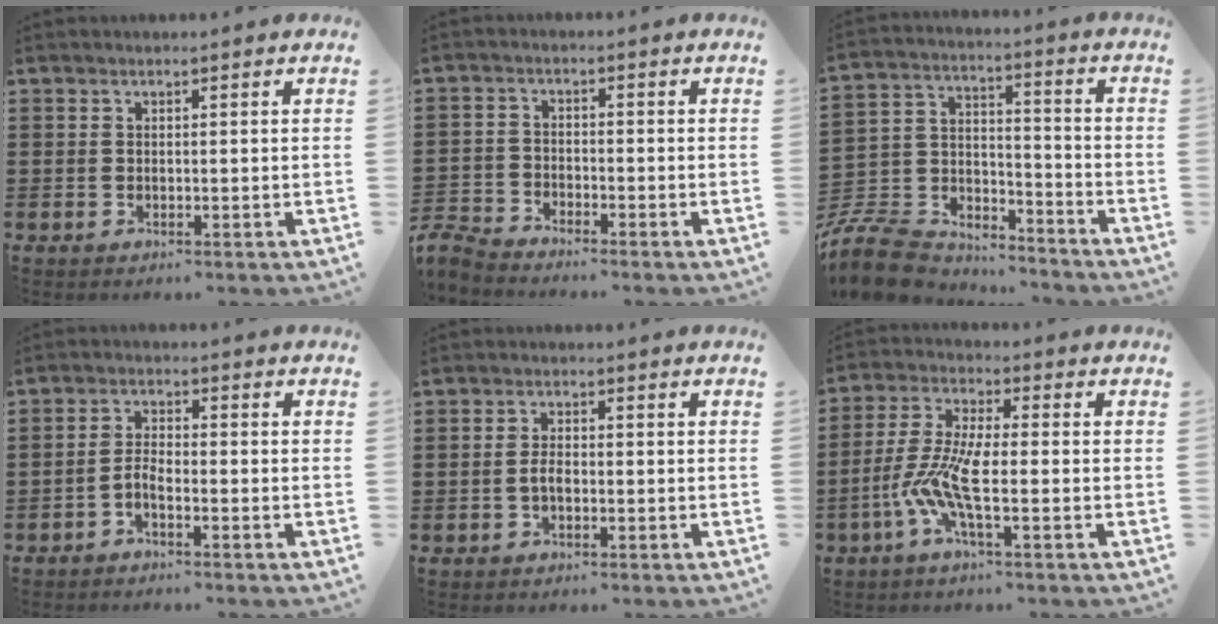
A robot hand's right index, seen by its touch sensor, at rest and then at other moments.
{"total": 3.6, "force": [-3.5, 0.5, 0.1], "torque": [-0.028, -0.005, -0.081]}
{"total": 10.3, "force": [-9.4, 3.5, 2.6], "torque": [-0.078, 0.021, -0.191]}
{"total": 2.4, "force": [-1.7, 0.6, 1.6], "torque": [-0.037, 0.004, -0.035]}
{"total": 2.3, "force": [-0.6, 1.1, 1.9], "torque": [-0.045, 0.000, -0.014]}
{"total": 8.4, "force": [-3.0, 2.1, 7.6], "torque": [-0.182, -0.017, -0.063]}